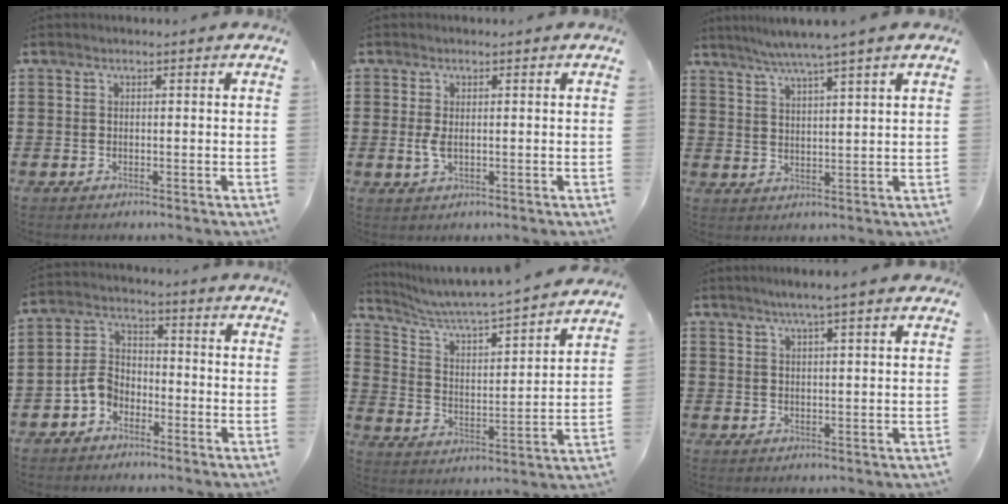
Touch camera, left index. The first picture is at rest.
{"total": 2.3, "force": [0.1, 1.0, 2.1], "torque": [-0.055, -0.003, -0.004]}
{"total": 4.6, "force": [3.9, -0.9, 2.4], "torque": [-0.056, -0.014, 0.066]}
{"total": 5.4, "force": [-3.1, 3.6, 2.6], "torque": [-0.077, 0.006, -0.069]}
{"total": 5.0, "force": [4.6, 0.2, 1.7], "torque": [-0.058, -0.041, 0.069]}
{"total": 3.6, "force": [2.8, -0.2, 2.3], "torque": [-0.053, 0.000, 0.048]}